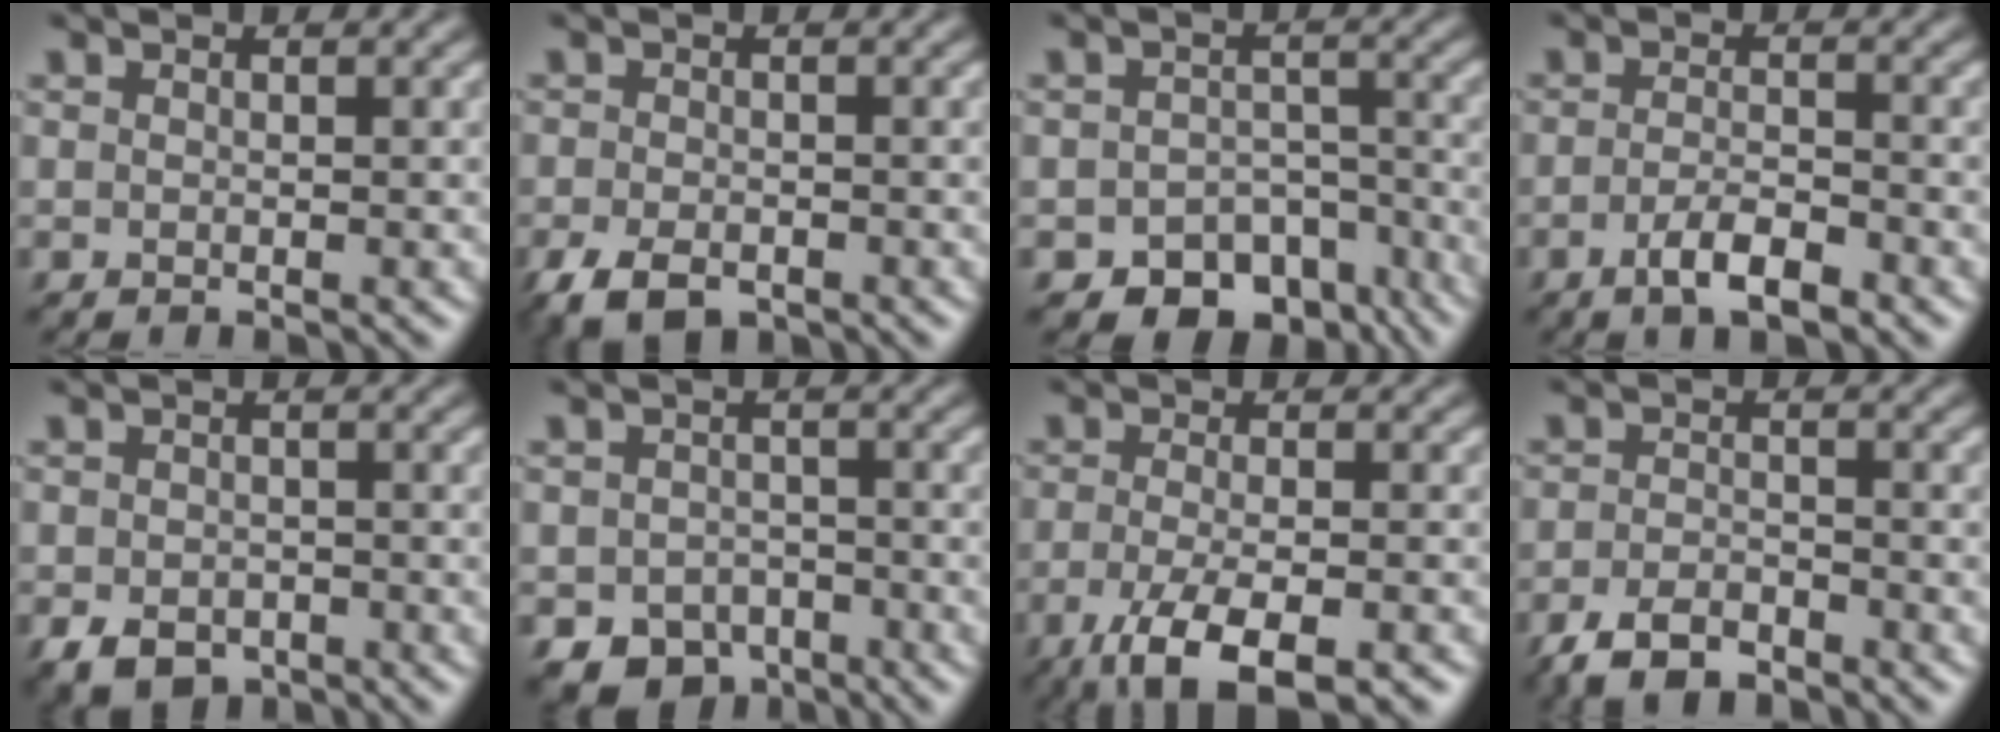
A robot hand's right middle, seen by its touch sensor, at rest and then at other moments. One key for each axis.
{"total": 4.0, "fx": -2.5, "fy": 2.2, "fz": 2.3, "tx": -0.048, "ty": -0.006, "tz": -0.046}
{"total": 6.7, "fx": -4.6, "fy": 4.1, "fz": 2.7, "tx": -0.026, "ty": -0.011, "tz": -0.063}
{"total": 3.2, "fx": -2.0, "fy": 0.9, "fz": 2.3, "tx": -0.048, "ty": 0.001, "tz": -0.037}
{"total": 3.1, "fx": -1.6, "fy": 2.2, "fz": 1.4, "tx": -0.027, "ty": -0.010, "tz": -0.030}
{"total": 4.2, "fx": -2.5, "fy": 3.0, "fz": 1.5, "tx": -0.025, "ty": -0.010, "tz": -0.042}
{"total": 6.9, "fx": -4.0, "fy": 2.3, "fz": 5.1, "tx": -0.098, "ty": -0.013, "tz": -0.066}
{"total": 4.2, "fx": -3.2, "fy": 1.8, "fz": 2.0, "tx": -0.037, "ty": -0.001, "tz": -0.065}